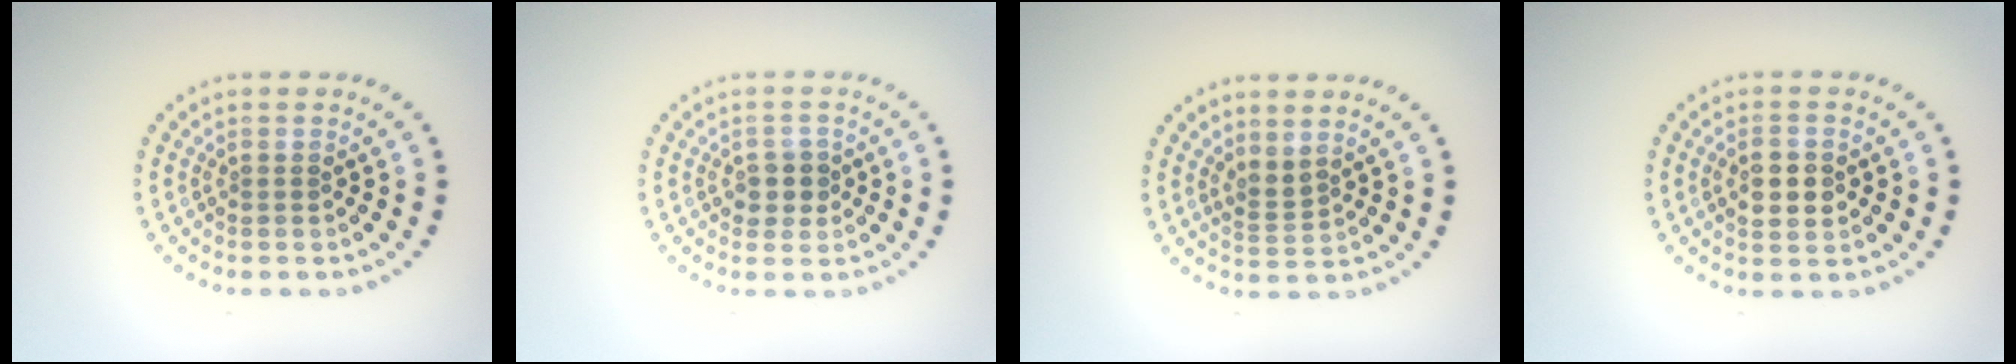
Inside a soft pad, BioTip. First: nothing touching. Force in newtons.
{"total": 2.2, "press": 2.1, "slide": 0.7}
{"total": 1.7, "press": 1.3, "slide": 1.1}
{"total": 2.9, "press": 2.9, "slide": 0.2}